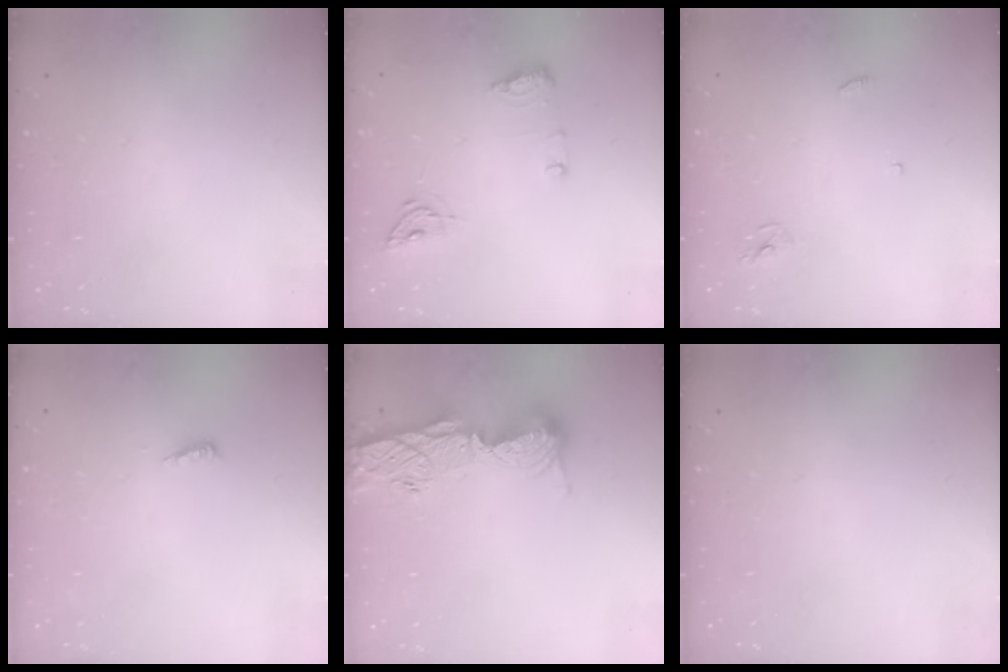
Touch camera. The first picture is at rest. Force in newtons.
{"total": 9.2, "press": 9.0, "slide": 2.1}
{"total": 2.9, "press": 2.9, "slide": 0.2}
{"total": 3.9, "press": 3.9, "slide": 0.4}
{"total": 12.9, "press": 12.9, "slide": 1.2}
{"total": 0.0}